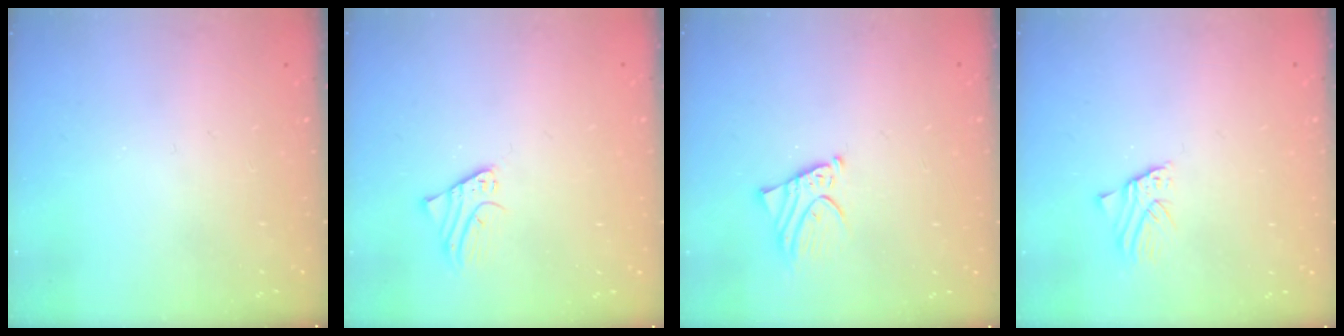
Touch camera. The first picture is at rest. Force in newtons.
{"total": 1.8, "press": 1.8, "slide": 0.1}
{"total": 2.9, "press": 2.8, "slide": 0.3}
{"total": 1.4, "press": 1.4, "slide": 0.0}